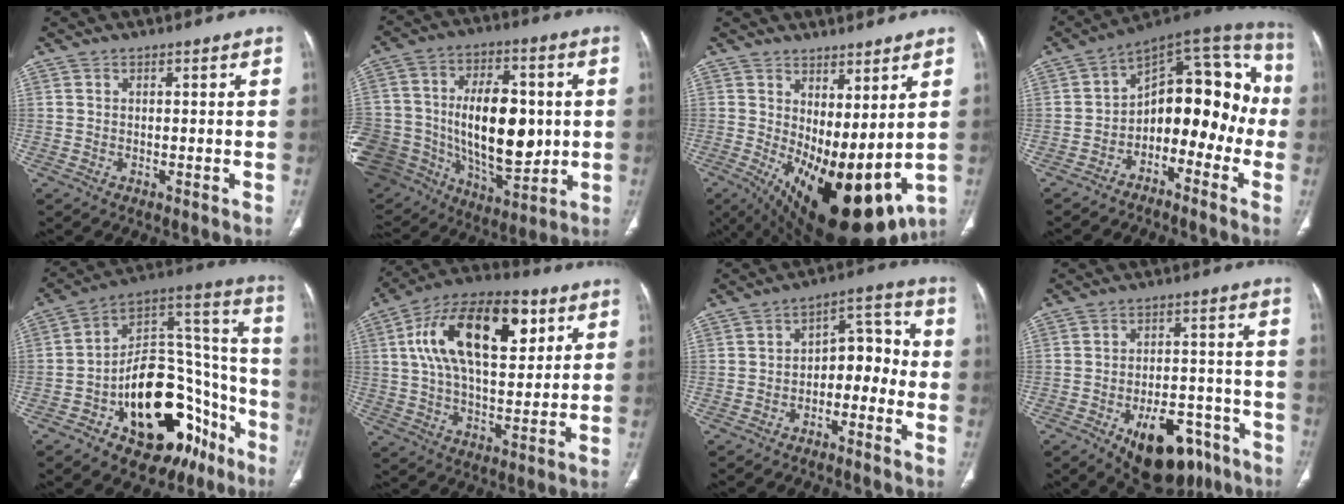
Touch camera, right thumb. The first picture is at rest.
{"total": 33.6, "force": [-1.9, 21.9, 25.4], "torque": [-0.521, 0.019, -0.007]}
{"total": 19.3, "force": [0.2, 8.4, 17.4], "torque": [-0.279, -0.035, 0.031]}
{"total": 17.3, "force": [-3.8, 10.7, 13.1], "torque": [-0.121, 0.091, -0.065]}
{"total": 31.3, "force": [-13.2, 17.0, 22.7], "torque": [-0.260, 0.099, -0.186]}
{"total": 22.3, "force": [7.2, 11.1, 17.9], "torque": [-0.288, 0.003, 0.114]}
{"total": 9.0, "force": [-2.7, 5.8, 6.3], "torque": [-0.050, 0.052, -0.050]}
{"total": 17.0, "force": [-9.6, 8.8, 10.9], "torque": [-0.112, 0.058, -0.129]}